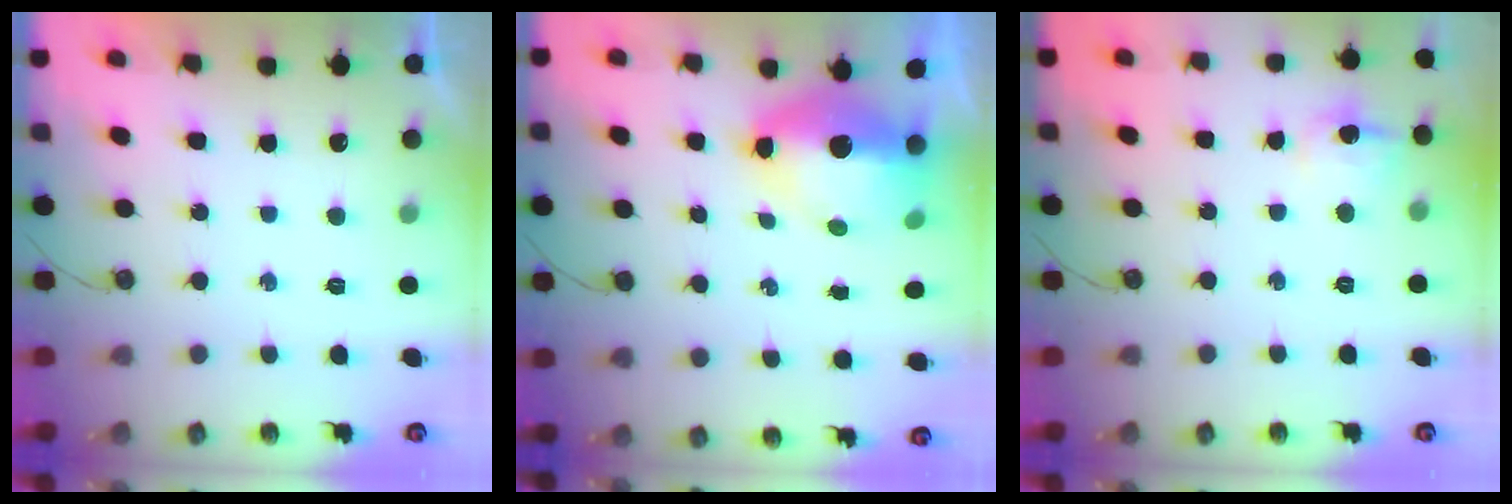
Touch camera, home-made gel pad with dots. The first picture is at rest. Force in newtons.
{"total": 12.1, "press": 12.1, "slide": 1.2}
{"total": 9.6, "press": 9.6, "slide": 0.9}